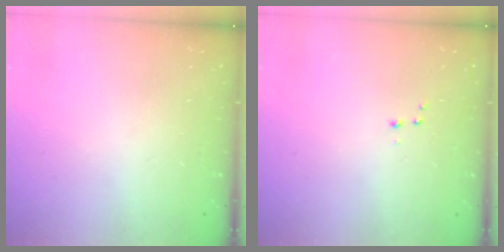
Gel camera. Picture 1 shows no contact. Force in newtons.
{"total": 2.6, "press": 2.5, "slide": 0.6}